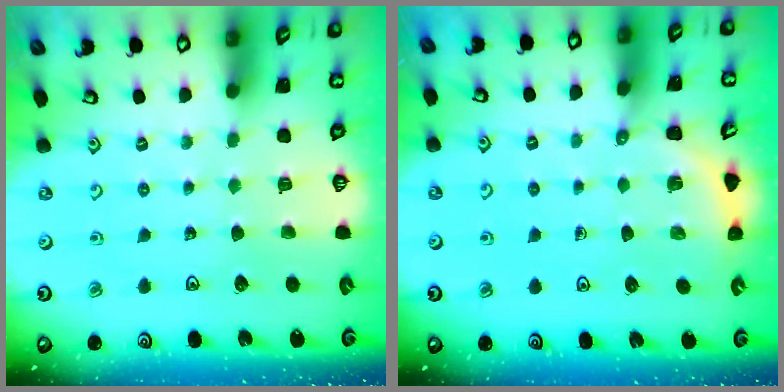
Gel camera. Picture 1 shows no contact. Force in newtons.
{"total": 2.7, "press": 2.7, "slide": 0.2}